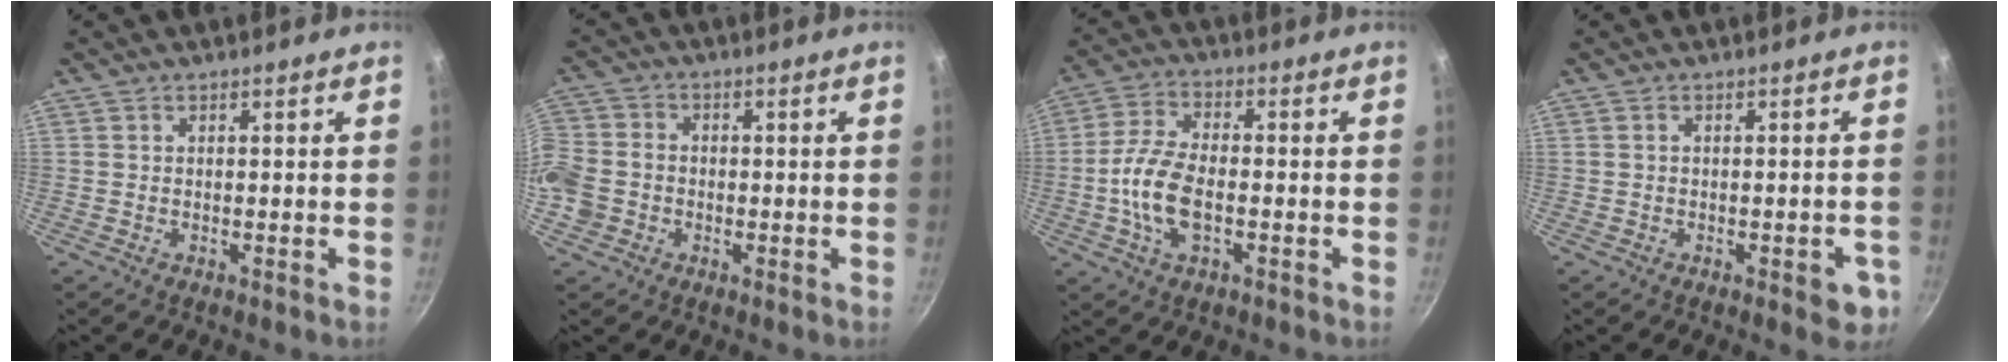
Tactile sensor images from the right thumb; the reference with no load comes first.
{"total": 11.2, "force": [-2.9, 9.7, 5.0], "torque": [-0.114, 0.035, -0.068]}
{"total": 9.7, "force": [-2.1, 4.9, 8.1], "torque": [-0.163, 0.022, -0.049]}
{"total": 4.5, "force": [-1.8, 1.8, 3.7], "torque": [-0.026, 0.006, -0.020]}